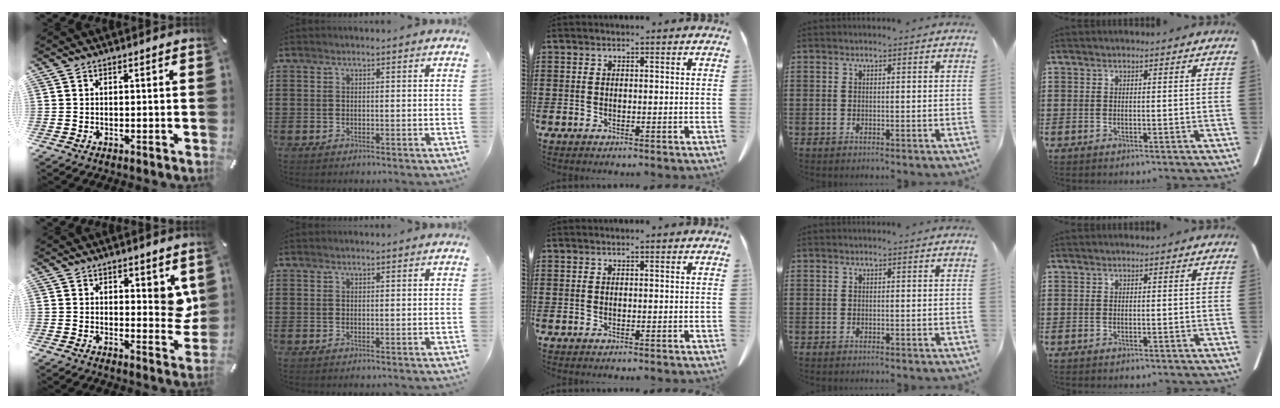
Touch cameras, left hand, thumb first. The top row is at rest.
{"thumb": {"total": 6.0, "force": [3.2, 3.4, 3.9], "torque": [-0.032, -0.021, 0.051]}}